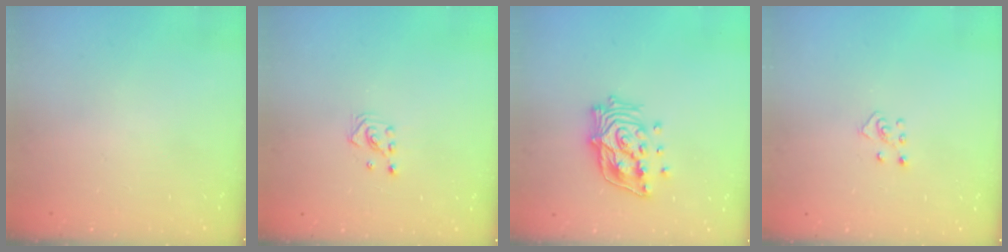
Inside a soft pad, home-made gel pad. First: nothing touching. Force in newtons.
{"total": 2.6, "press": 2.6, "slide": 0.3}
{"total": 16.0, "press": 15.9, "slide": 2.3}
{"total": 4.6, "press": 4.6, "slide": 0.3}